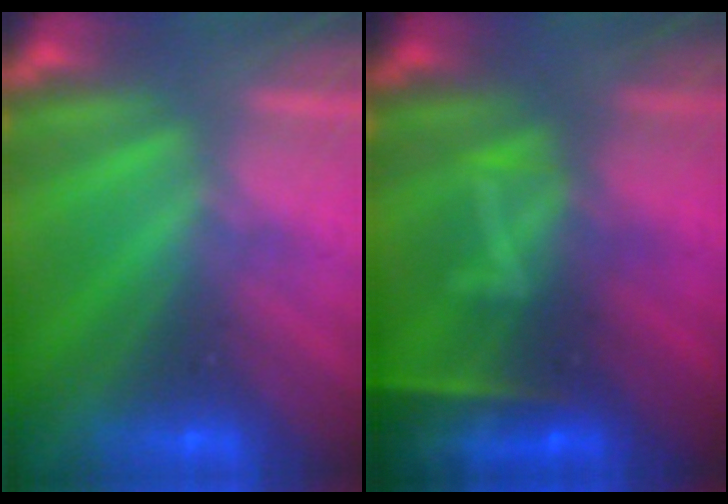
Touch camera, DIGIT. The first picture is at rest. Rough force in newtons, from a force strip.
{"total": 8.1}